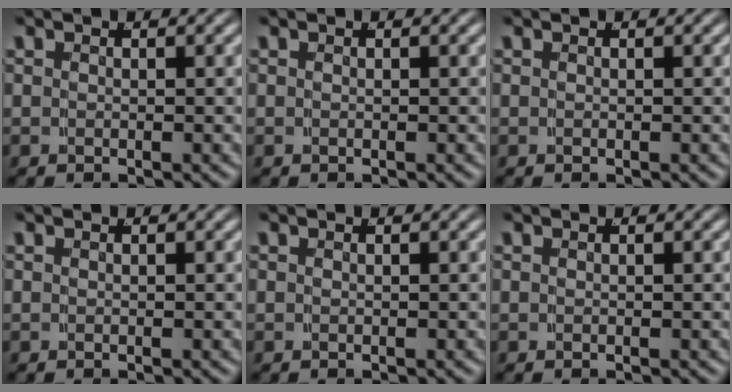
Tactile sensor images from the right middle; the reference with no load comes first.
{"total": 0.0}
{"total": 0.0}
{"total": 0.0}
{"total": 0.0}
{"total": 0.0}